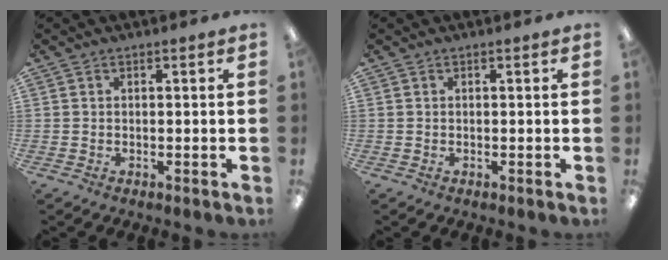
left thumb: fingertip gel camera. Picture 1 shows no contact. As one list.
[{"total": 0.0}]